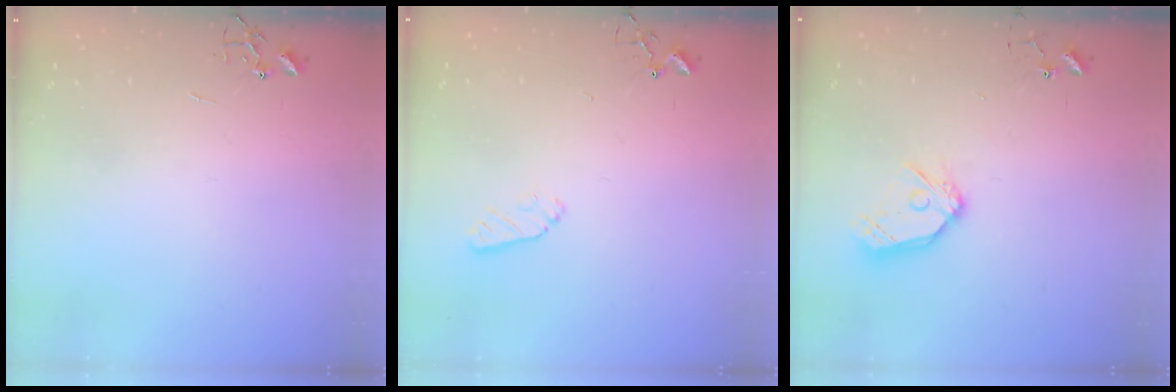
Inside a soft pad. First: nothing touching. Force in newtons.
{"total": 5.6, "press": 5.5, "slide": 1.0}
{"total": 12.1, "press": 12.0, "slide": 1.3}